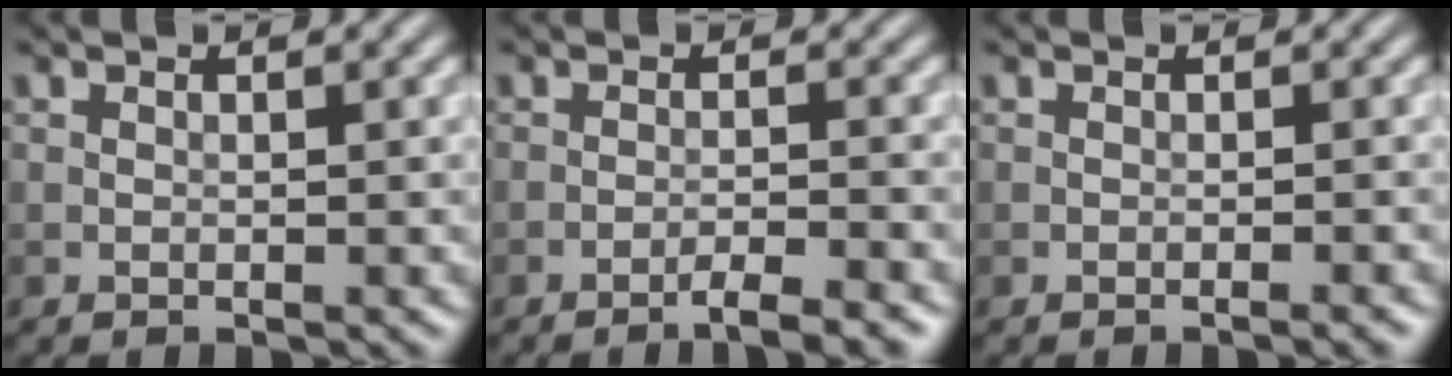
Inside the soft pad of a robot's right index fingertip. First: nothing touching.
{"total": 2.7, "force": [-2.0, 0.3, 1.8], "torque": [-0.022, 0.007, -0.042]}
{"total": 0.9, "force": [-0.5, 0.1, 0.7], "torque": [-0.005, 0.000, -0.013]}